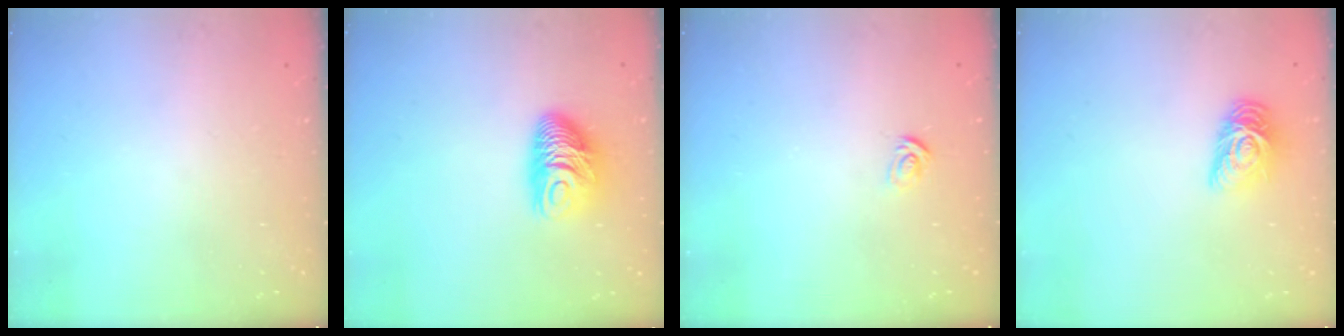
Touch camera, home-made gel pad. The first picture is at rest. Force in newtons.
{"total": 10.8, "press": 10.7, "slide": 1.4}
{"total": 2.6, "press": 2.6, "slide": 0.2}
{"total": 9.4, "press": 9.4, "slide": 0.6}